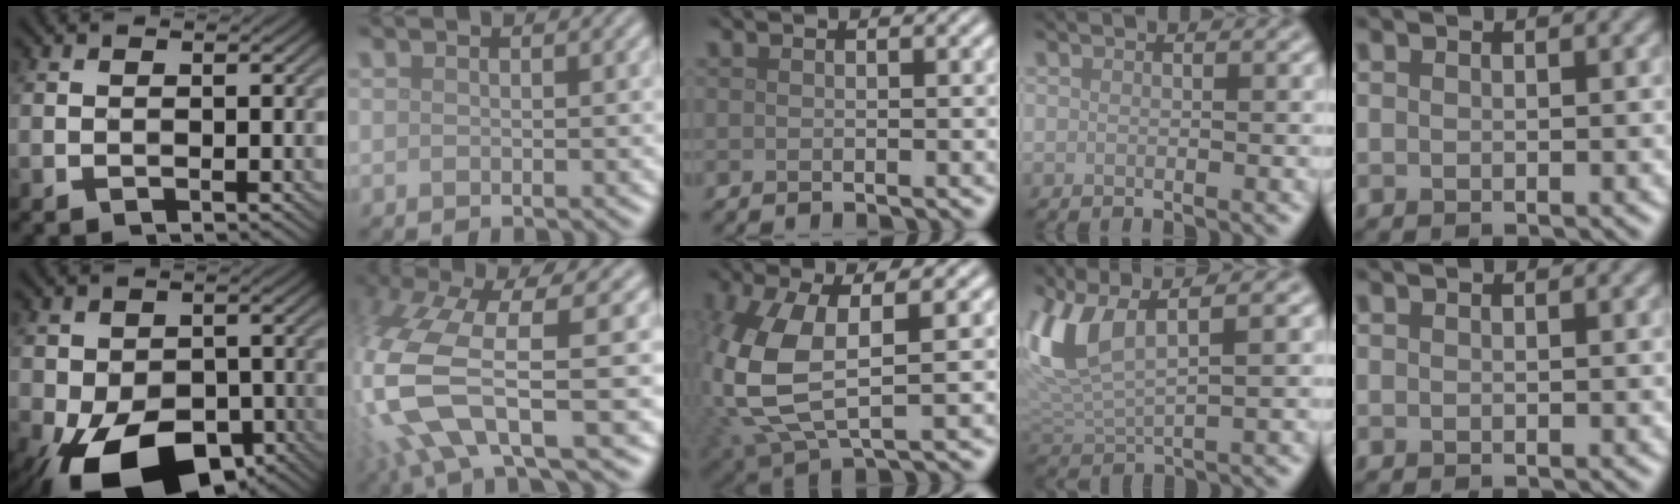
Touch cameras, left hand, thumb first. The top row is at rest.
{"thumb": {"total": 15.8, "force": [-8.3, 9.0, 9.9], "torque": [-0.162, -0.043, -0.132]}, "index": {"total": 11.8, "force": [-1.7, 4.4, 10.8], "torque": [-0.257, -0.025, -0.023]}, "middle": {"total": 9.8, "force": [-0.1, 4.8, 8.5], "torque": [-0.218, -0.015, 0.006]}, "ring": {"total": 6.4, "force": [3.2, 2.0, 5.2], "torque": [-0.127, 0.010, 0.063]}}